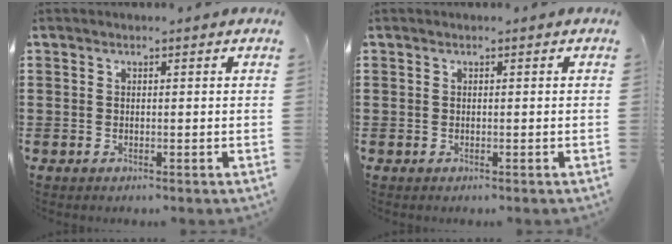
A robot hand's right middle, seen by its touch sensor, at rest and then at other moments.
{"total": 0.0}